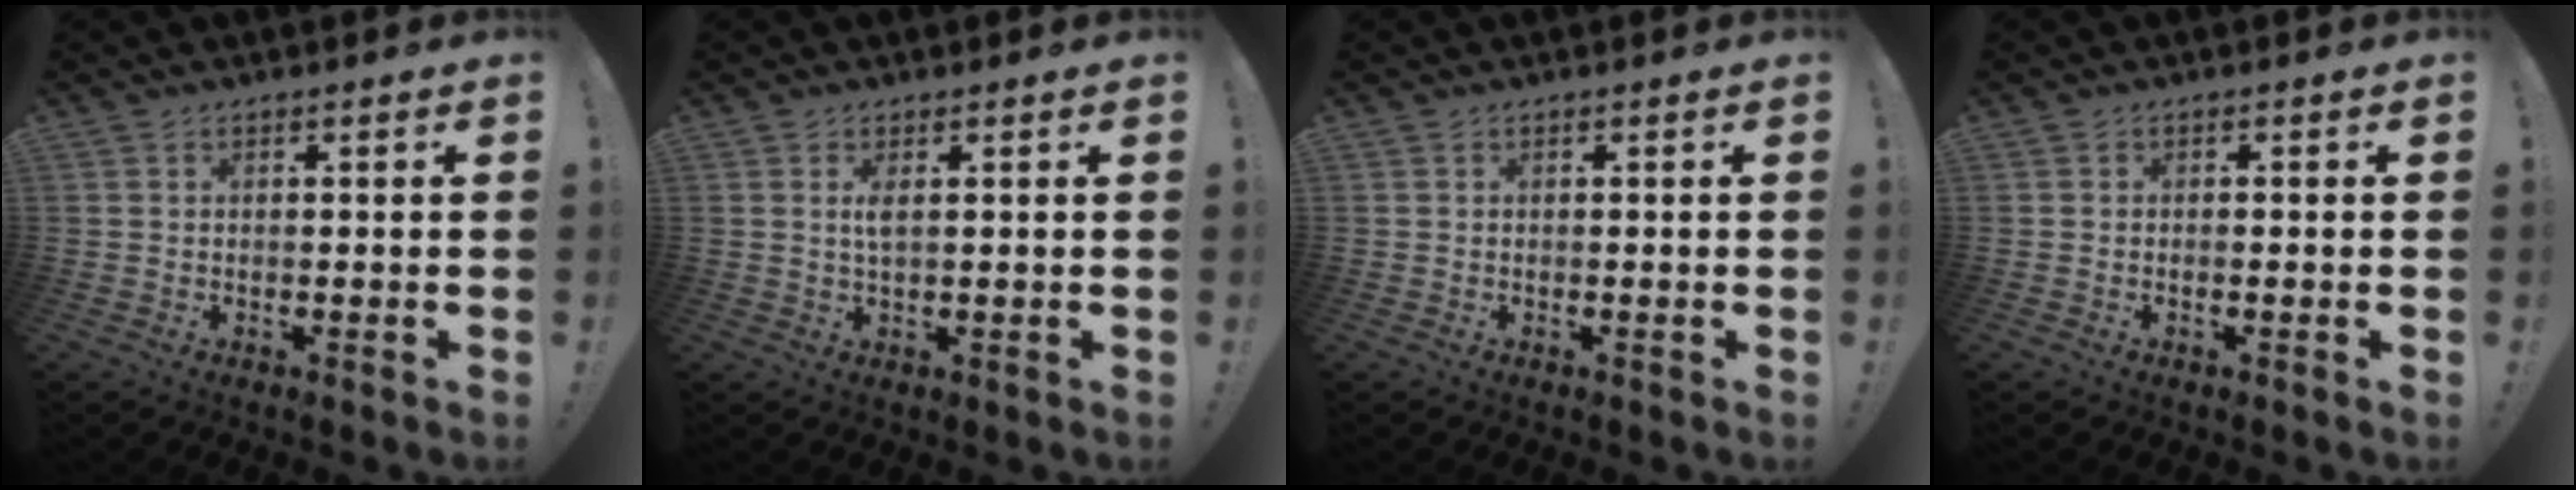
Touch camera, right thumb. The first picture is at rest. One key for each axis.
{"total": 2.5, "fx": 0.7, "fy": 0.4, "fz": 2.3, "tx": -0.039, "ty": -0.002, "tz": 0.008}
{"total": 0.0}
{"total": 1.0, "fx": -0.5, "fy": 0.0, "fz": 0.8, "tx": -0.014, "ty": 0.000, "tz": -0.010}